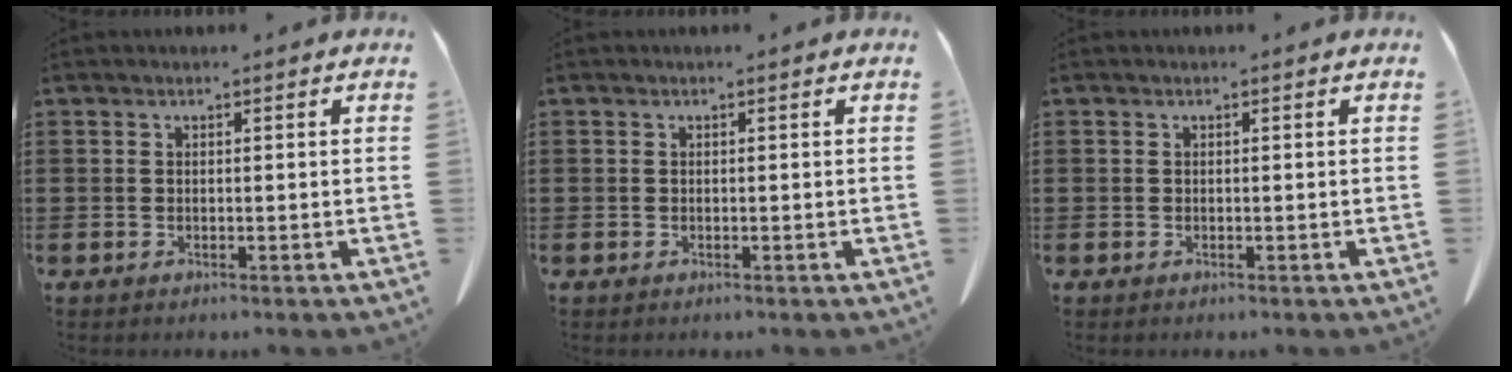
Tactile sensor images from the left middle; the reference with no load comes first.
{"total": 0.0}
{"total": 0.0}